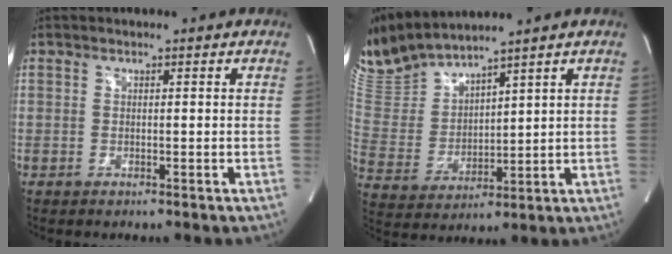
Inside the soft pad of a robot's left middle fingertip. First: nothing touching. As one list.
[{"total": 11.3, "force": [10.8, 0.3, 3.4], "torque": [-0.091, 0.002, 0.236]}]